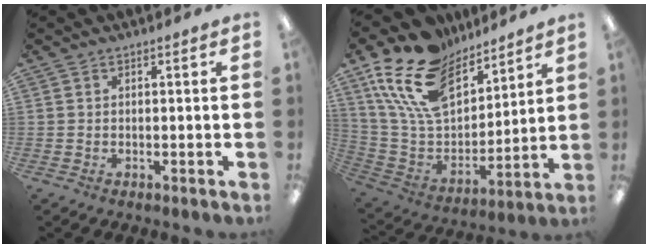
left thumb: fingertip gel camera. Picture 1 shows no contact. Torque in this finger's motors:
{"motor_torque": [2.03, 2.03, 1.29, -1.48, 0.45]}